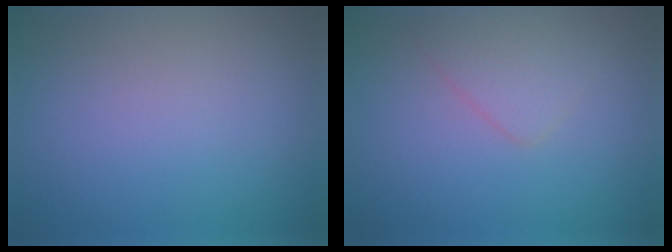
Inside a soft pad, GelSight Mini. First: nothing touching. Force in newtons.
{"total": 2.2, "press": 2.2, "slide": 0.0}